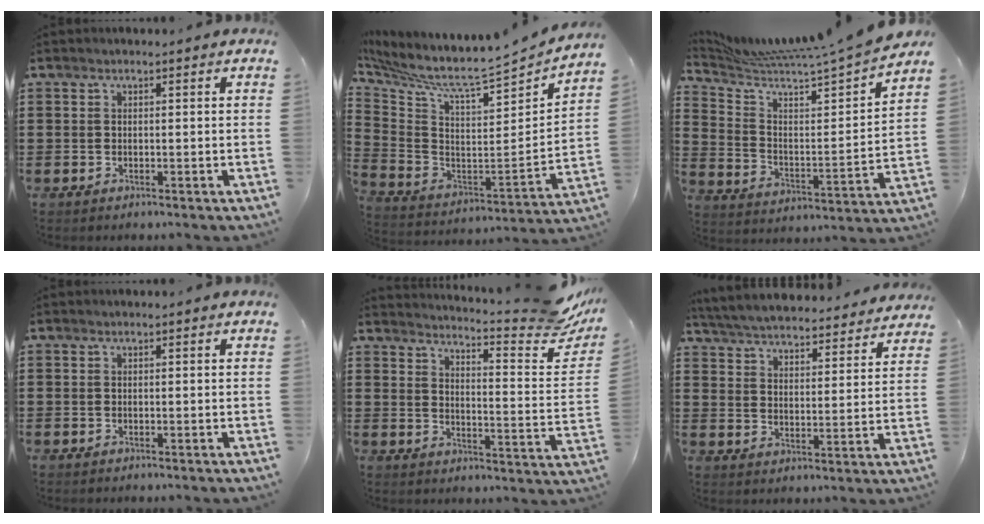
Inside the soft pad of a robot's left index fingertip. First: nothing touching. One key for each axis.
{"total": 5.1, "fx": 4.3, "fy": 0.0, "fz": 2.7, "tx": -0.080, "ty": -0.058, "tz": 0.060}
{"total": 5.0, "fx": 4.7, "fy": -0.7, "fz": 1.6, "tx": -0.060, "ty": -0.054, "tz": 0.072}
{"total": 0.0}
{"total": 5.8, "fx": 4.8, "fy": 0.0, "fz": 3.3, "tx": -0.052, "ty": -0.052, "tz": 0.071}
{"total": 4.8, "fx": 4.8, "fy": -0.2, "fz": 0.5, "tx": -0.036, "ty": -0.038, "tz": 0.078}